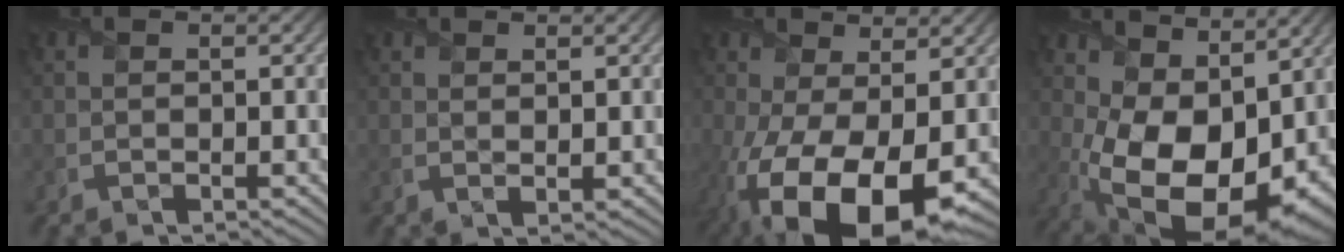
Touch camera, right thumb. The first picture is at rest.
{"total": 1.2, "force": [1.0, 0.2, 0.6], "torque": [-0.015, -0.004, 0.021]}
{"total": 14.9, "force": [-4.8, 7.6, 11.8], "torque": [-0.259, -0.053, -0.063]}
{"total": 16.0, "force": [1.2, 10.1, 12.3], "torque": [-0.226, -0.038, 0.045]}